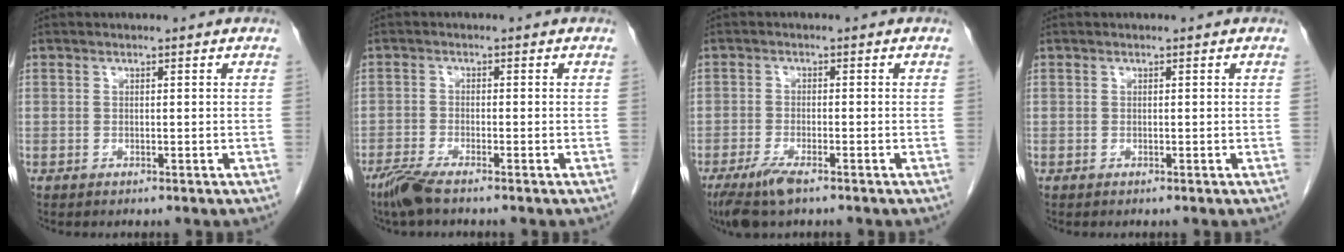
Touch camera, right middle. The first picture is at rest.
{"total": 3.8, "force": [-2.9, 0.3, 2.3], "torque": [-0.055, -0.009, -0.062]}
{"total": 5.0, "force": [-3.4, 1.0, 3.5], "torque": [-0.076, -0.012, -0.059]}
{"total": 0.0}